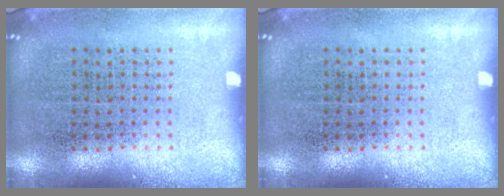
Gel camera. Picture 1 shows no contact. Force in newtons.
{"total": 0.0}